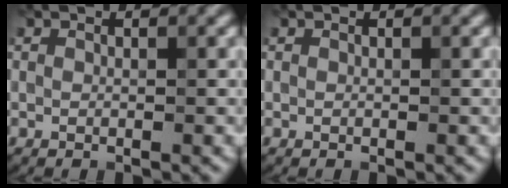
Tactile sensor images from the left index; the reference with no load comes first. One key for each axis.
{"total": 0.0}